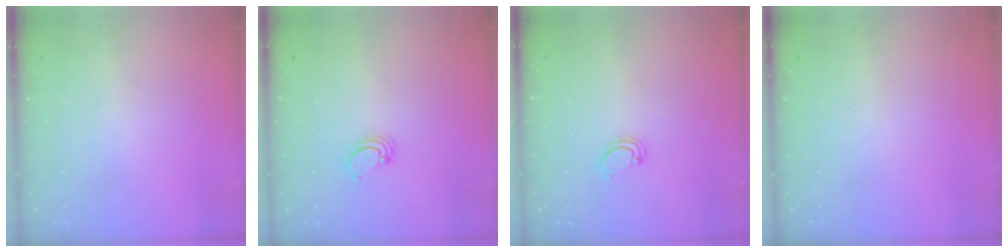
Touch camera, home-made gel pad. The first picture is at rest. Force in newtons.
{"total": 2.7, "press": 2.7, "slide": 0.3}
{"total": 2.6, "press": 2.5, "slide": 0.5}
{"total": 0.0}